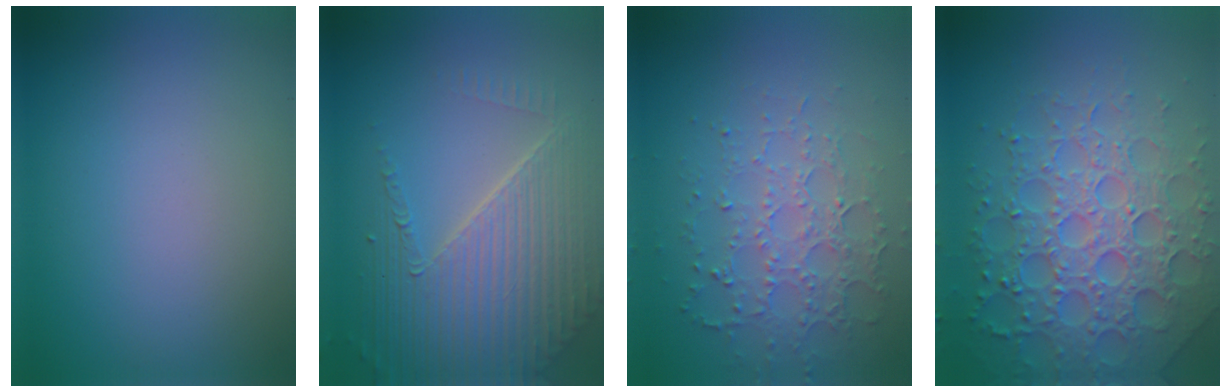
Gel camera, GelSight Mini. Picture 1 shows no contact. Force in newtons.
{"total": 7.2, "press": 5.2, "slide": 5.1}
{"total": 3.4, "press": 3.2, "slide": 1.2}
{"total": 7.3, "press": 7.2, "slide": 1.6}